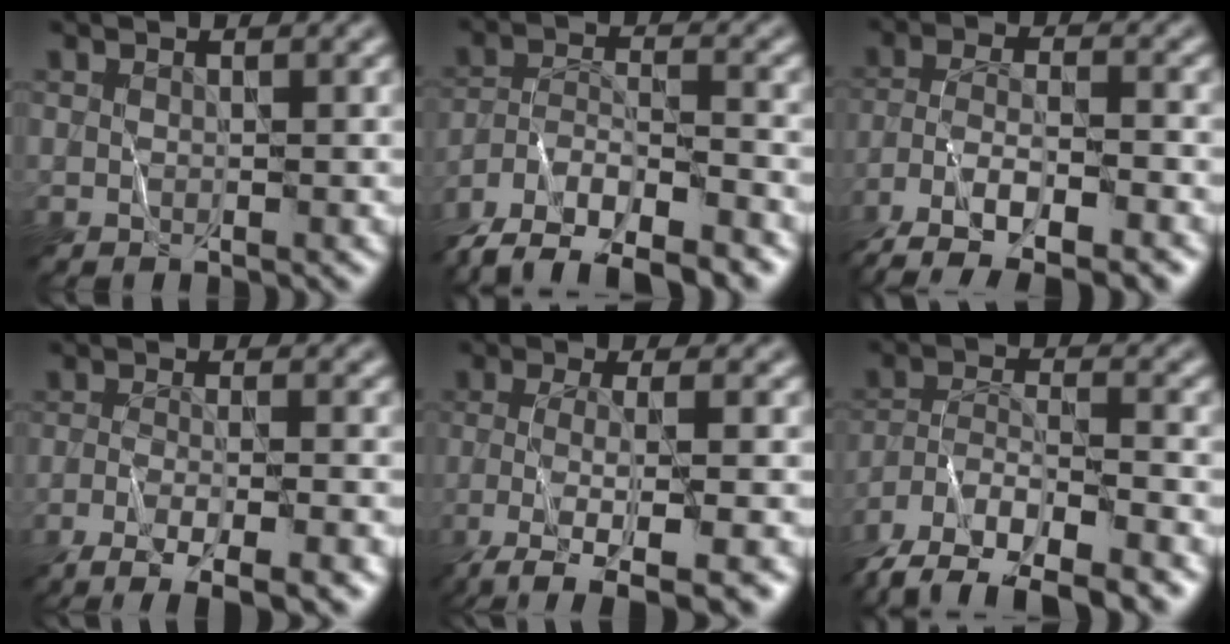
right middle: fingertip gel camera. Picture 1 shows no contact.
{"total": 10.4, "force": [-8.9, 3.2, 4.2], "torque": [-0.058, -0.010, -0.149]}
{"total": 9.2, "force": [-6.6, 3.0, 5.6], "torque": [-0.093, -0.007, -0.116]}
{"total": 7.4, "force": [-4.6, 1.7, 5.5], "torque": [-0.081, -0.008, -0.078]}
{"total": 6.5, "force": [-3.6, 1.3, 5.2], "torque": [-0.080, 0.001, -0.071]}
{"total": 9.9, "force": [-8.0, 3.3, 4.9], "torque": [-0.077, -0.013, -0.134]}